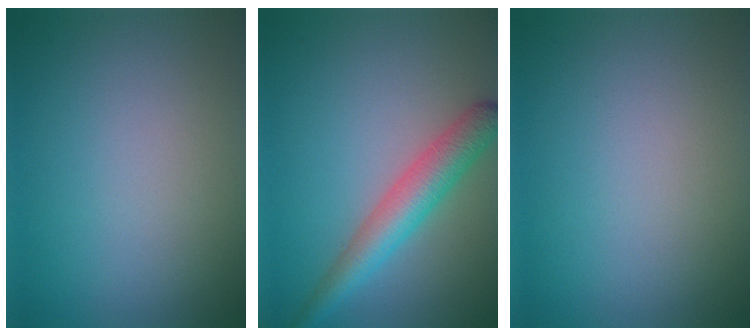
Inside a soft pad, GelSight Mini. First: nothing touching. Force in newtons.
{"total": 4.5, "press": 4.5, "slide": 0.2}
{"total": 0.0}